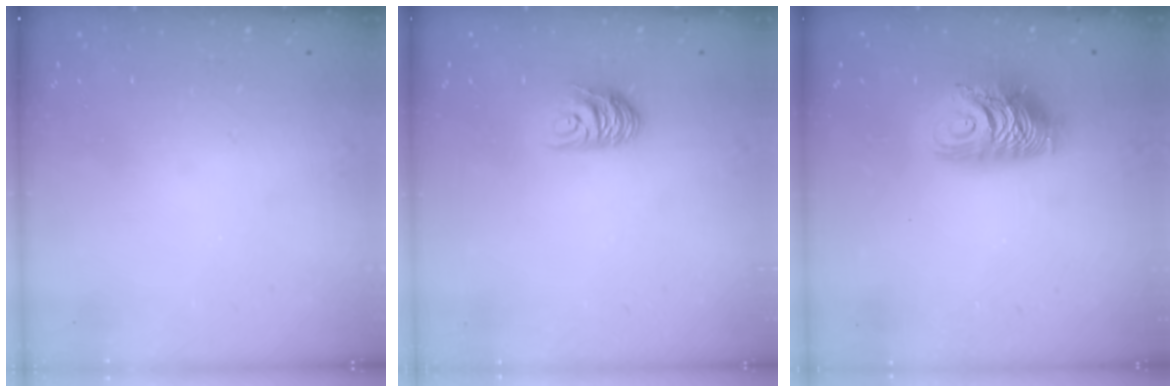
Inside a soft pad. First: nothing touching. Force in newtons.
{"total": 6.8, "press": 6.8, "slide": 0.5}
{"total": 10.7, "press": 10.7, "slide": 0.9}